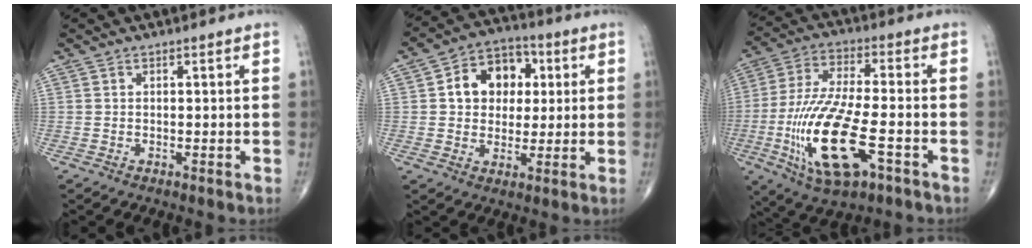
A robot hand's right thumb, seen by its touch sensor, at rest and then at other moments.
{"total": 11.5, "force": [2.4, 8.9, 6.9], "torque": [-0.061, 0.011, 0.031]}
{"total": 19.2, "force": [-6.0, 6.6, 16.9], "torque": [-0.360, 0.012, -0.099]}